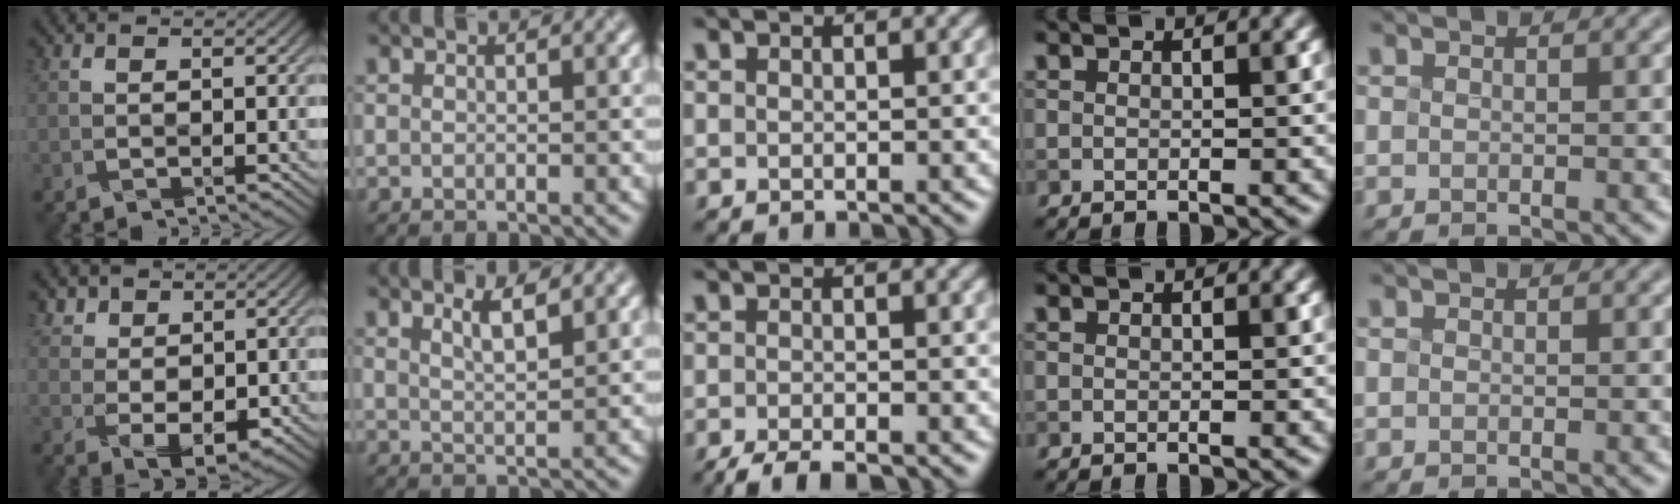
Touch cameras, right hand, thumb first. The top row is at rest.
{"thumb": {"total": 4.0, "force": [1.7, 2.9, 2.2], "torque": [-0.050, -0.008, 0.036]}, "index": {"total": 1.4, "force": [0.9, 0.1, 1.0], "torque": [-0.018, 0.005, 0.025]}, "middle": {"total": 3.0, "force": [-2.4, 0.6, 1.7], "torque": [-0.033, -0.006, -0.045]}}